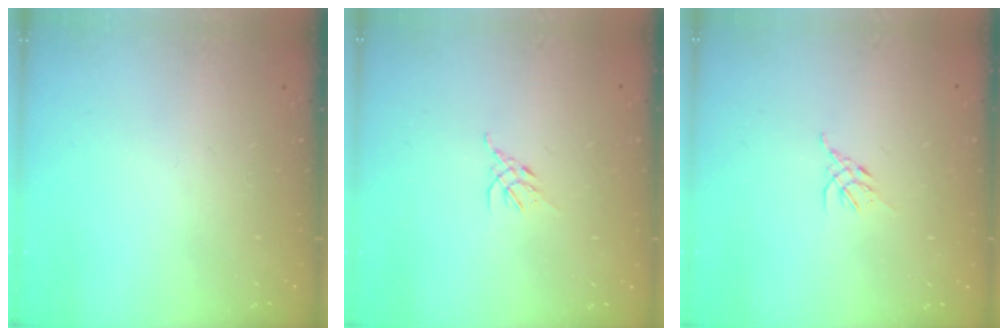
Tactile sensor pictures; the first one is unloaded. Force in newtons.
{"total": 2.7, "press": 2.6, "slide": 0.7}
{"total": 2.7, "press": 2.6, "slide": 0.7}